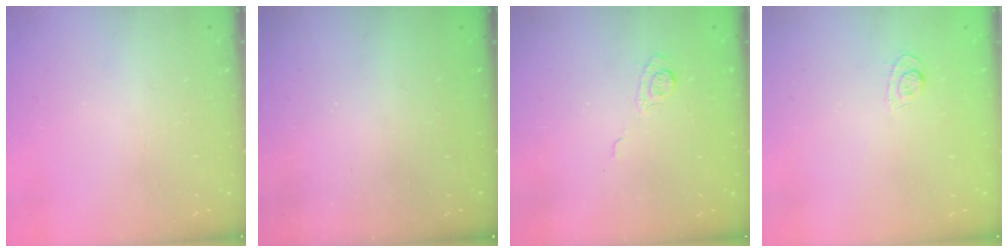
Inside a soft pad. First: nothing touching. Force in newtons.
{"total": 2.3, "press": 2.2, "slide": 0.8}
{"total": 3.2, "press": 2.8, "slide": 1.5}
{"total": 3.5, "press": 3.1, "slide": 1.6}